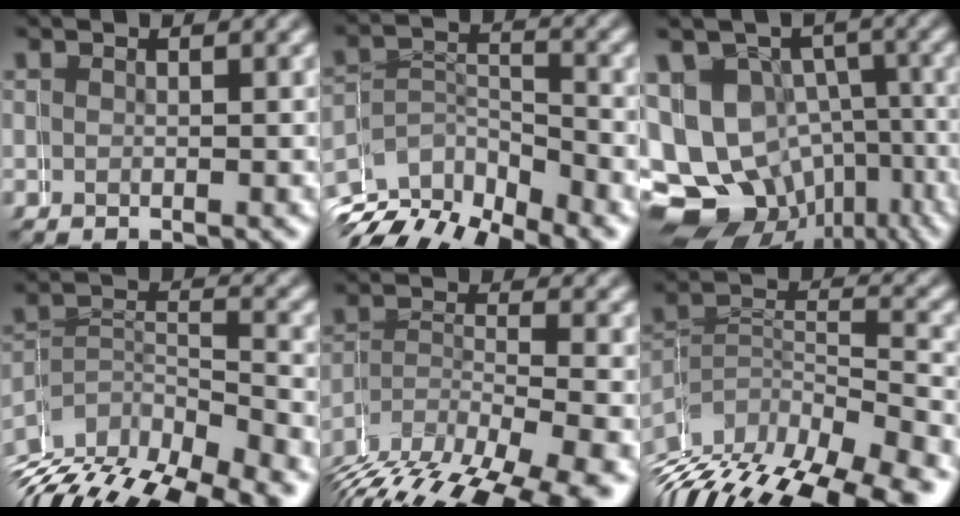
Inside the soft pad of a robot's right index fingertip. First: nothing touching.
{"total": 8.2, "force": [-4.9, 6.0, 2.9], "torque": [-0.049, -0.018, -0.081]}
{"total": 17.1, "force": [-5.3, 15.1, 6.1], "torque": [-0.115, -0.076, -0.073]}
{"total": 9.5, "force": [-6.3, 5.5, 4.5], "torque": [-0.066, -0.017, -0.094]}
{"total": 9.4, "force": [-5.2, 5.4, 5.7], "torque": [-0.111, -0.035, -0.068]}
{"total": 9.8, "force": [-7.0, 5.0, 4.6], "torque": [-0.077, -0.019, -0.101]}